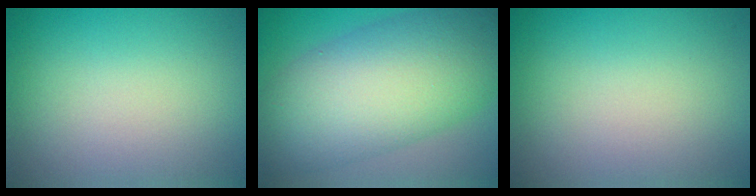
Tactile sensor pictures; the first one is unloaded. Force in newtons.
{"total": 11.9, "press": 11.9, "slide": 0.3}
{"total": 0.0}